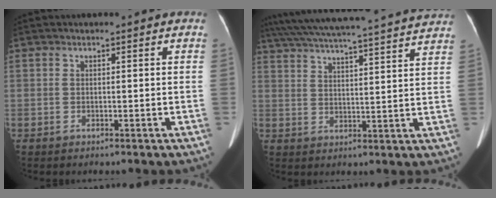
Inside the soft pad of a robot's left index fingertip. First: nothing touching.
{"total": 26.3, "force": [24.0, 1.0, 10.8], "torque": [-0.188, 0.001, 0.314]}